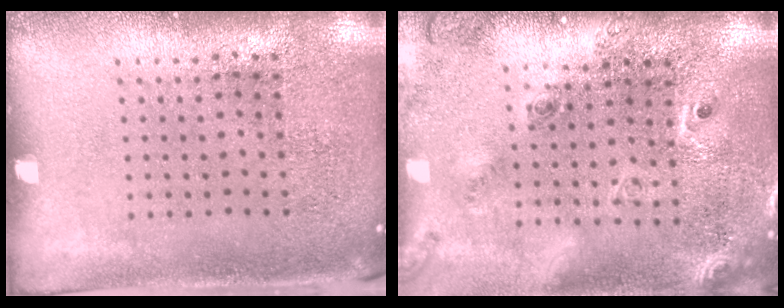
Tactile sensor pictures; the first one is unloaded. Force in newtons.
{"total": 2.3, "press": 1.7, "slide": 1.5}